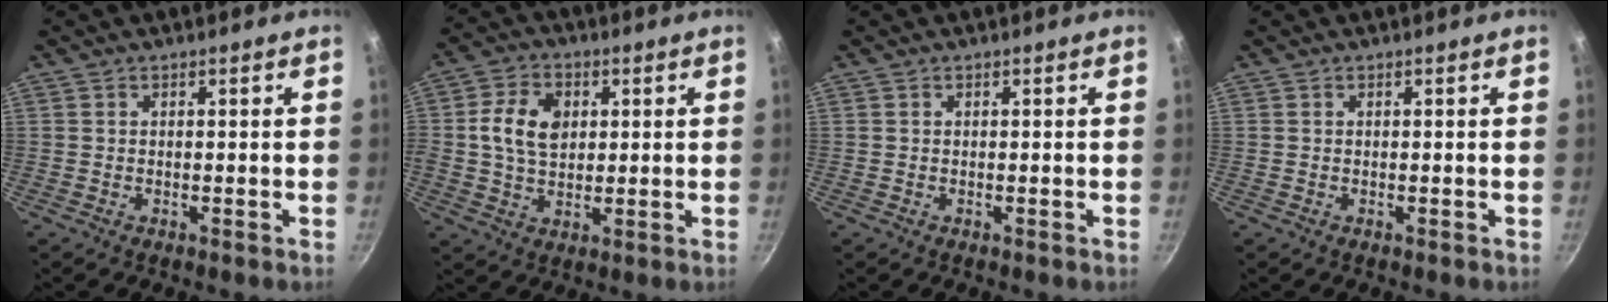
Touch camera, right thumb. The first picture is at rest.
{"total": 9.1, "force": [1.6, 6.5, 6.1], "torque": [-0.100, 0.005, 0.022]}
{"total": 0.0}
{"total": 0.0}